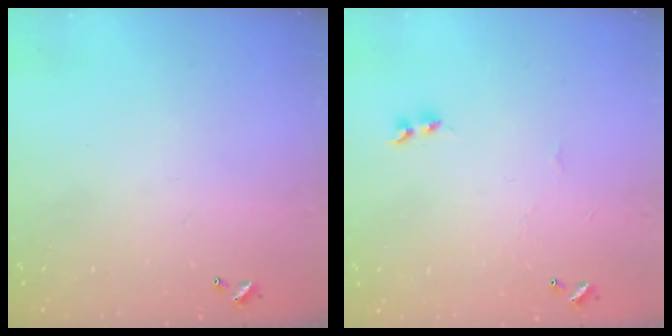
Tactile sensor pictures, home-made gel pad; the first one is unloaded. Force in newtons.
{"total": 2.0, "press": 1.9, "slide": 0.6}